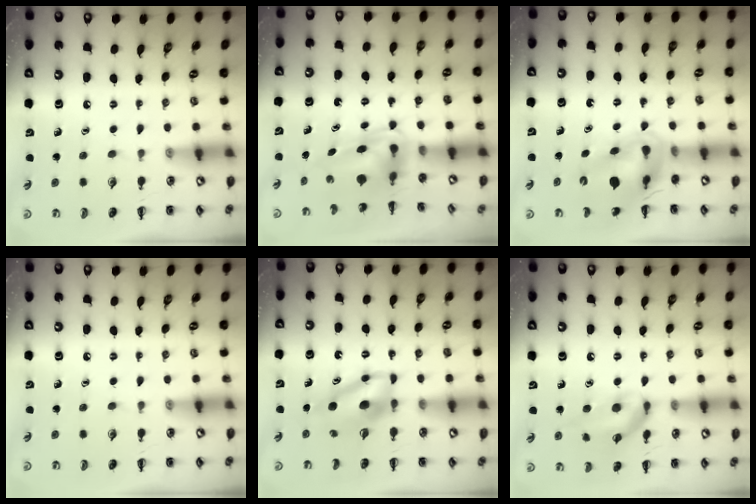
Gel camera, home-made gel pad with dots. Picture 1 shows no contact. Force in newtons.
{"total": 6.4, "press": 6.3, "slide": 1.3}
{"total": 11.2, "press": 10.7, "slide": 3.4}
{"total": 0.0}
{"total": 7.6, "press": 7.4, "slide": 1.6}
{"total": 13.2, "press": 13.0, "slide": 2.1}